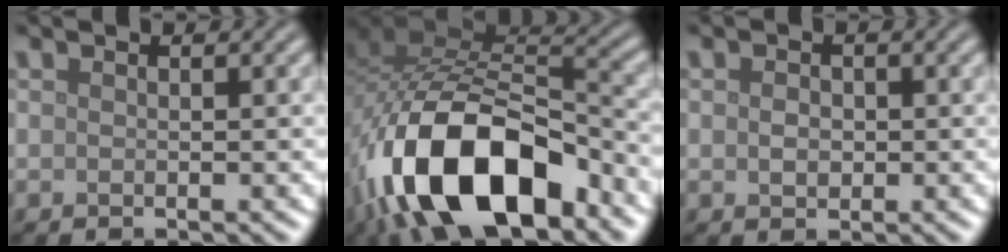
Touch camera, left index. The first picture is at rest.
{"total": 14.6, "force": [-7.4, 7.3, 10.3], "torque": [-0.187, -0.010, -0.136]}
{"total": 1.4, "force": [0.0, 1.1, 0.9], "torque": [-0.015, -0.001, 0.000]}